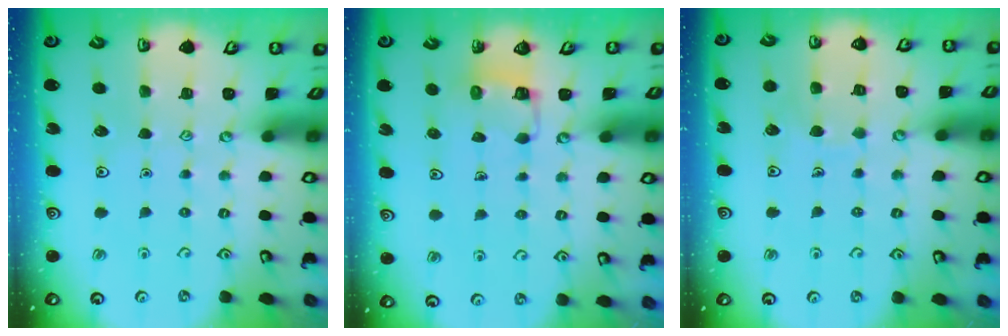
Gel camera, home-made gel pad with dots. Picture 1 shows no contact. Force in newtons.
{"total": 3.1, "press": 3.1, "slide": 0.3}
{"total": 5.5, "press": 5.5, "slide": 0.5}